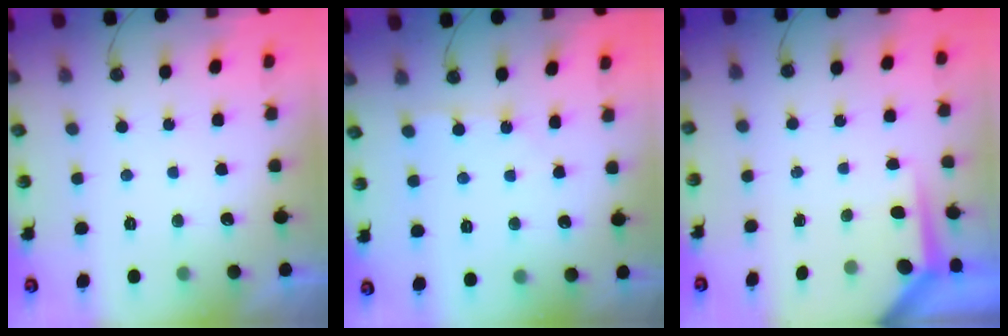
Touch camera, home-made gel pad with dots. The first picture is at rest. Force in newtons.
{"total": 2.4, "press": 2.4, "slide": 0.3}
{"total": 4.0, "press": 4.0, "slide": 0.3}